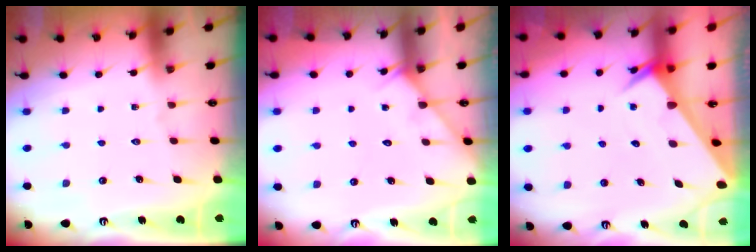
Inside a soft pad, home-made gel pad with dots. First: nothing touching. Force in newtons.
{"total": 3.8, "press": 3.8, "slide": 0.4}
{"total": 2.9, "press": 2.9, "slide": 0.1}